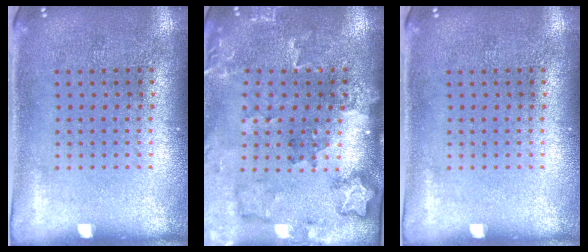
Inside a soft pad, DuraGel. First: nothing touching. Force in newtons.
{"total": 1.8, "press": 1.8, "slide": 0.3}
{"total": 0.0}